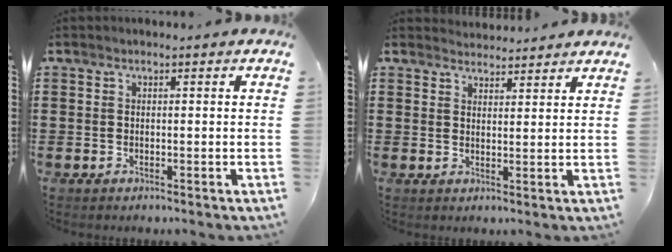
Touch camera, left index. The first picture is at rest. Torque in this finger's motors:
{"motor_torque": [2.14, 0.00, 0.15, -0.03]}